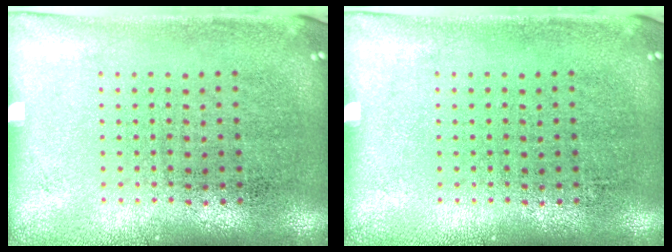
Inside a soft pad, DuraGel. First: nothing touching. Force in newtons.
{"total": 0.0}